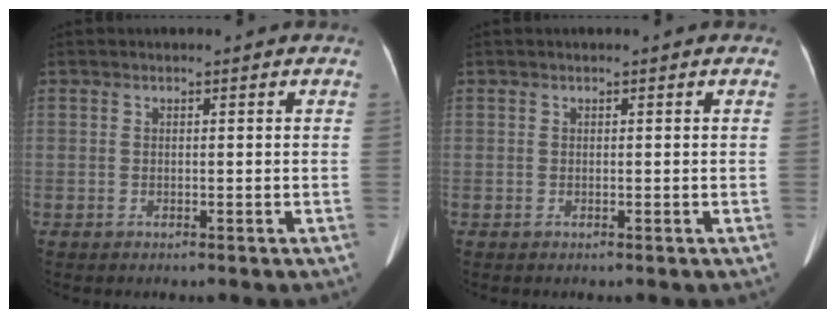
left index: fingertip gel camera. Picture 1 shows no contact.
{"total": 0.0}